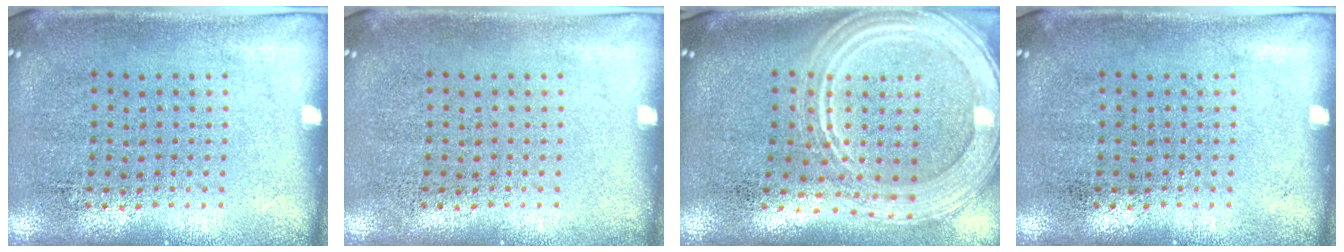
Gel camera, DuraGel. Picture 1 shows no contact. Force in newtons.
{"total": 0.0}
{"total": 3.0, "press": 2.5, "slide": 1.7}
{"total": 0.0}